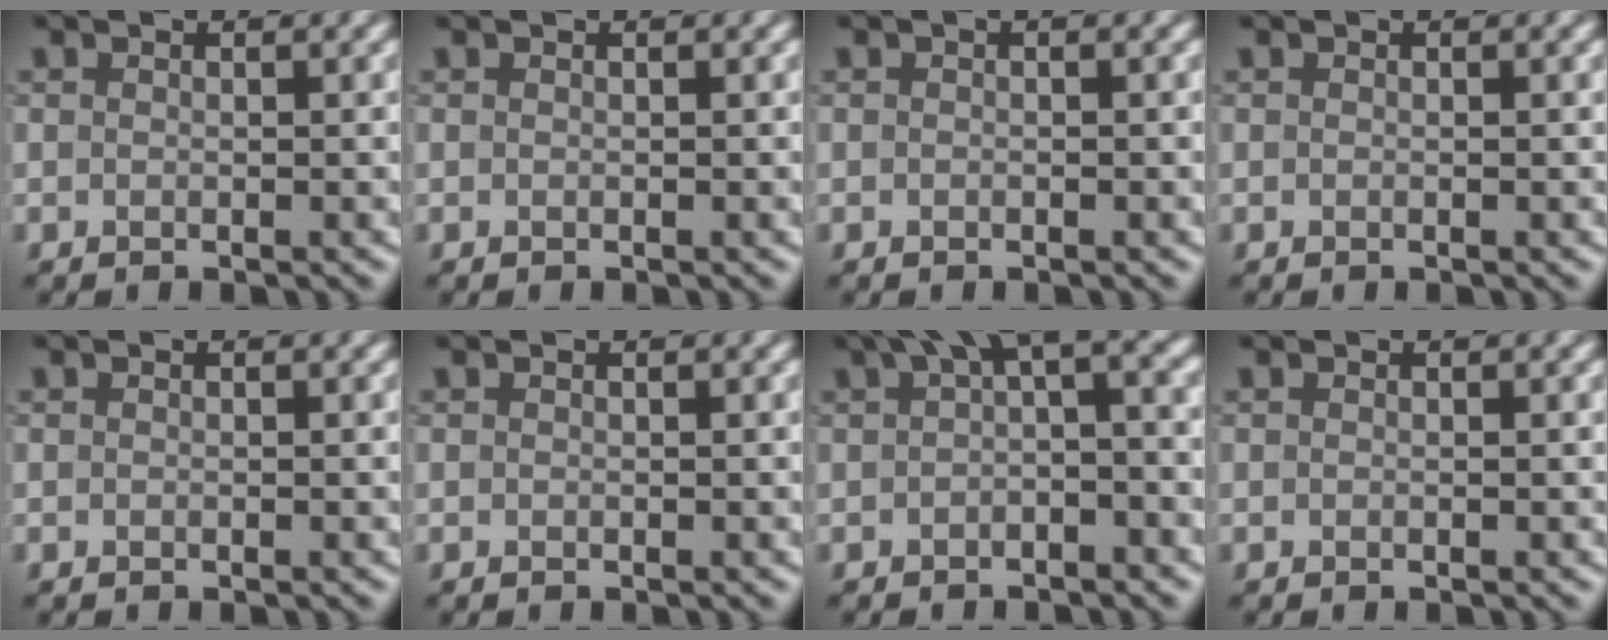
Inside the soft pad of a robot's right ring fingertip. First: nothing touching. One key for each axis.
{"total": 0.0}
{"total": 0.0}
{"total": 0.0}
{"total": 0.0}
{"total": 0.0}
{"total": 4.4, "fx": 1.0, "fy": 1.5, "fz": 4.0, "tx": -0.050, "ty": 0.014, "tz": 0.007}
{"total": 0.0}